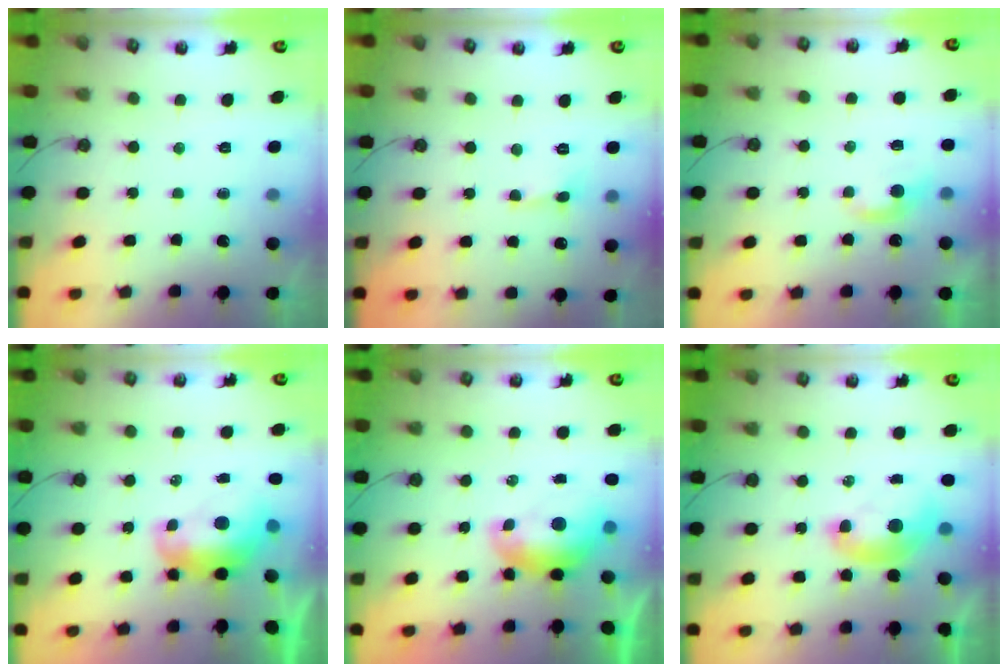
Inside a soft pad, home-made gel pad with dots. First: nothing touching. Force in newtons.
{"total": 1.9, "press": 1.8, "slide": 0.6}
{"total": 0.9, "press": 0.8, "slide": 0.5}
{"total": 2.2, "press": 2.1, "slide": 0.8}
{"total": 1.7, "press": 1.6, "slide": 0.5}
{"total": 2.2, "press": 2.2, "slide": 0.3}